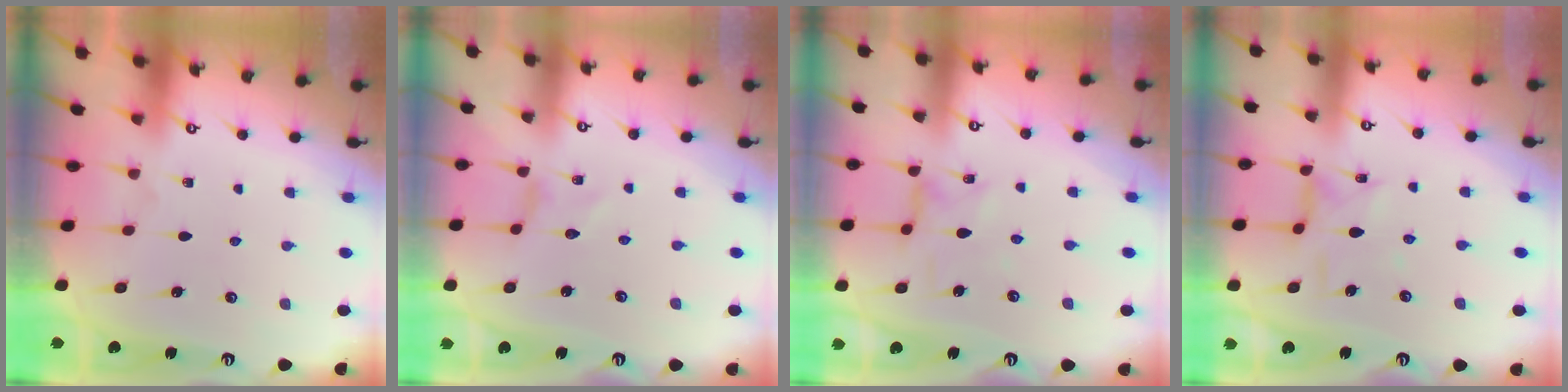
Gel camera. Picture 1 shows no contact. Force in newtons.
{"total": 0.0}
{"total": 1.7, "press": 1.6, "slide": 0.2}
{"total": 4.8, "press": 4.8, "slide": 0.4}